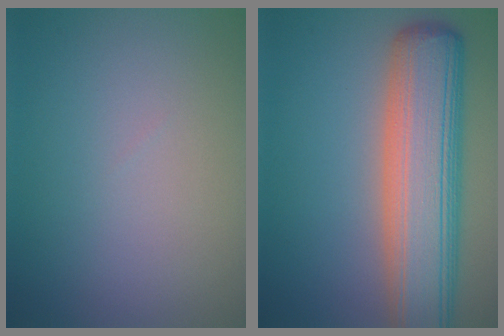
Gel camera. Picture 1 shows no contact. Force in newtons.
{"total": 10.5, "press": 10.4, "slide": 0.9}